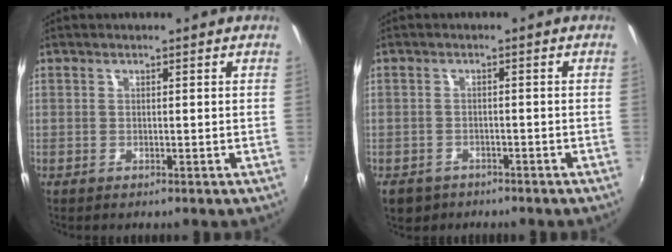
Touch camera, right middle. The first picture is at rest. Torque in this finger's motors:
{"motor_torque": [0.08, -0.66, 0.04, 0.04]}